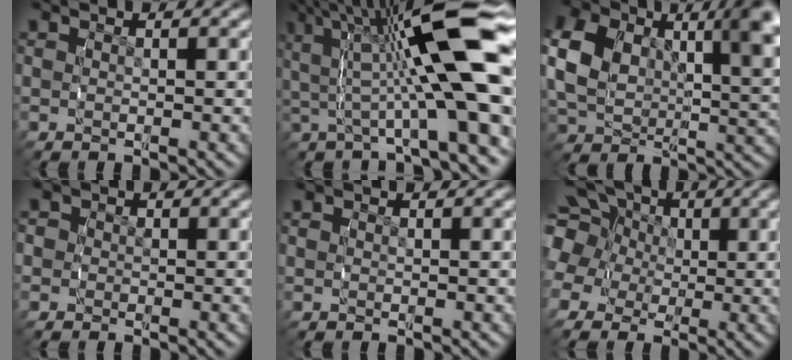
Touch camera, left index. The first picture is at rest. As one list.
[{"total": 9.3, "force": [1.2, 3.1, 8.7], "torque": [-0.126, 0.027, 0.011]}, {"total": 9.0, "force": [2.1, 6.3, 6.0], "torque": [-0.105, -0.005, 0.035]}, {"total": 1.8, "force": [-0.2, 1.8, -0.3], "torque": [0.009, -0.001, -0.010]}, {"total": 0.0}, {"total": 10.8, "force": [2.5, 9.5, 4.6], "torque": [-0.087, -0.001, 0.025]}]